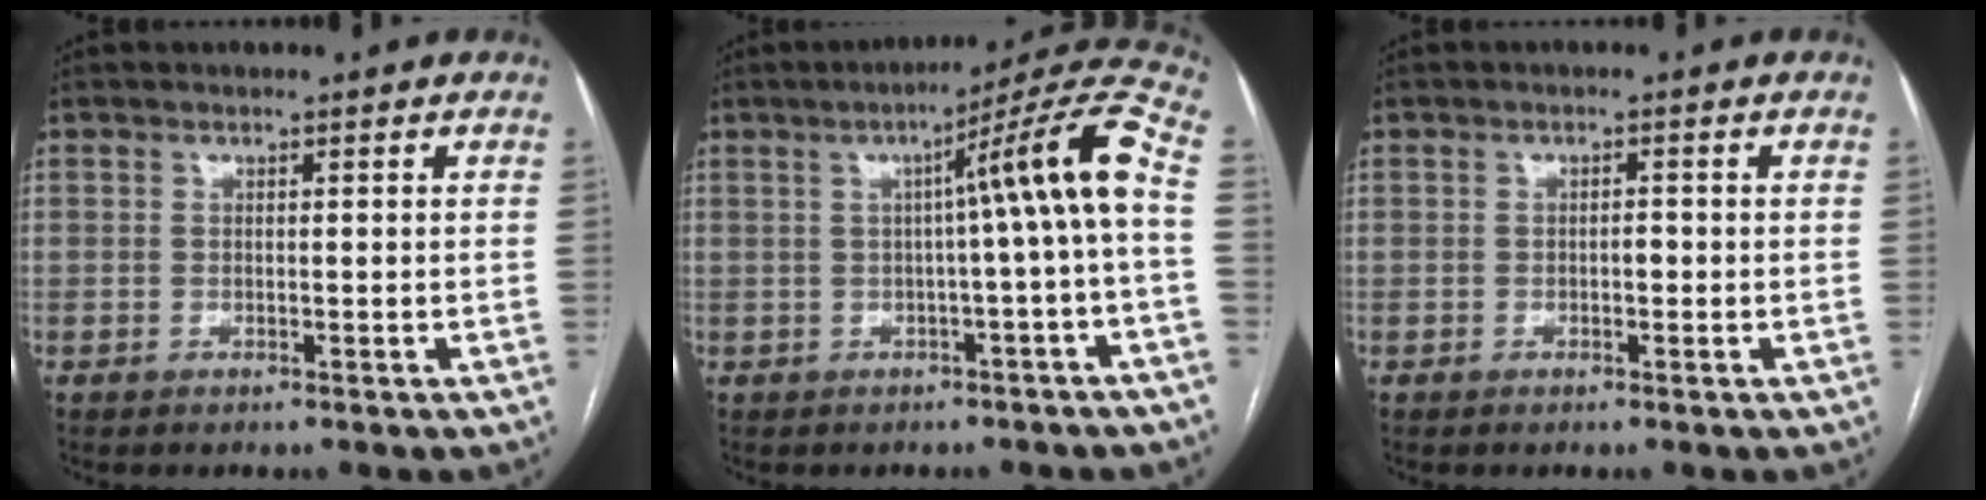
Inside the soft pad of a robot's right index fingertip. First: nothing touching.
{"total": 11.6, "force": [0.1, -1.4, 11.5], "torque": [-0.147, 0.027, -0.004]}
{"total": 1.1, "force": [-0.3, 0.5, 0.9], "torque": [-0.012, 0.003, -0.006]}